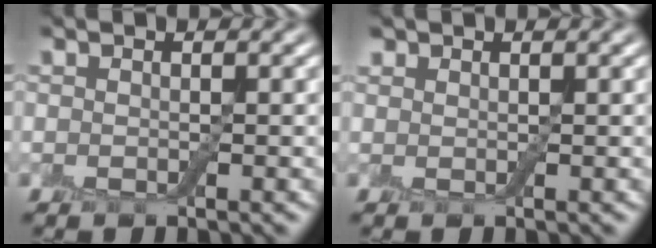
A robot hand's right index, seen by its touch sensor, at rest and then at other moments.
{"total": 0.7, "force": [0.6, 0.4, 0.0], "torque": [0.002, 0.003, 0.012]}